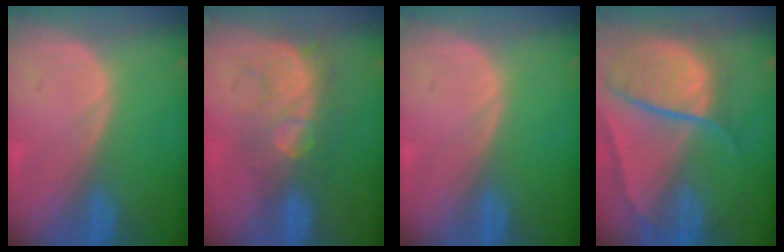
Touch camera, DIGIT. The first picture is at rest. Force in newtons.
{"total": 8.9, "press": 7.6, "slide": 4.6}
{"total": 0.0}
{"total": 10.6, "press": 8.8, "slide": 5.9}